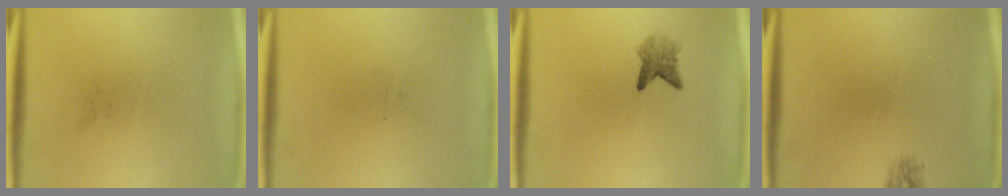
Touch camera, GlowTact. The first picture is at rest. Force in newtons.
{"total": 0.0}
{"total": 2.6}
{"total": 0.9}